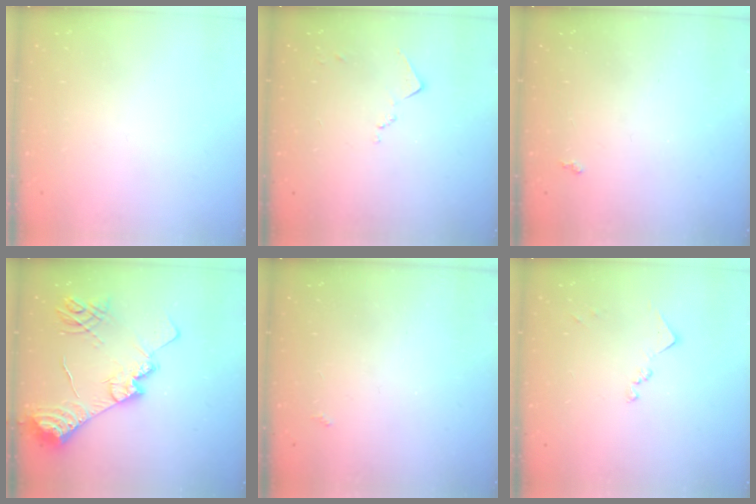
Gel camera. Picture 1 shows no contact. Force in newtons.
{"total": 7.3, "press": 7.2, "slide": 0.9}
{"total": 1.9, "press": 1.8, "slide": 0.5}
{"total": 20.1, "press": 20.0, "slide": 1.4}
{"total": 2.1, "press": 2.1, "slide": 0.4}
{"total": 8.1, "press": 8.0, "slide": 0.3}